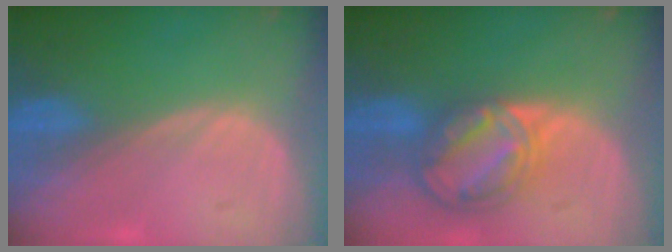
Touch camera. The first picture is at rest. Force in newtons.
{"total": 8.6, "press": 7.2, "slide": 4.6}